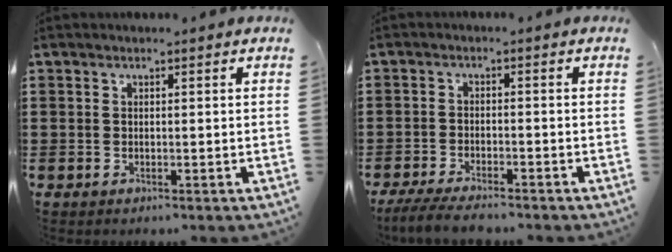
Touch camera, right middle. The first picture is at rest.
{"total": 4.1, "force": [-3.8, 0.4, 1.6], "torque": [-0.047, -0.013, -0.078]}